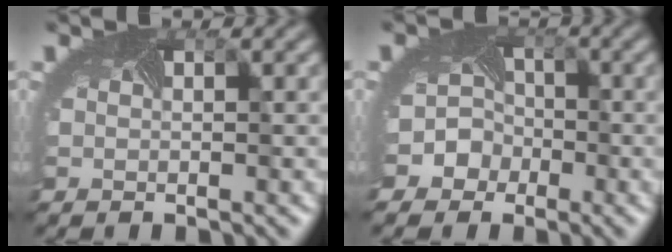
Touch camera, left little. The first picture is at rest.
{"total": 4.3, "force": [-2.3, 3.6, 0.5], "torque": [0.013, 0.001, -0.047]}